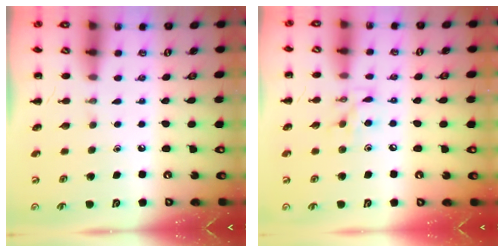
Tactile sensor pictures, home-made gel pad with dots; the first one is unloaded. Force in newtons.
{"total": 7.2, "press": 7.2, "slide": 0.7}